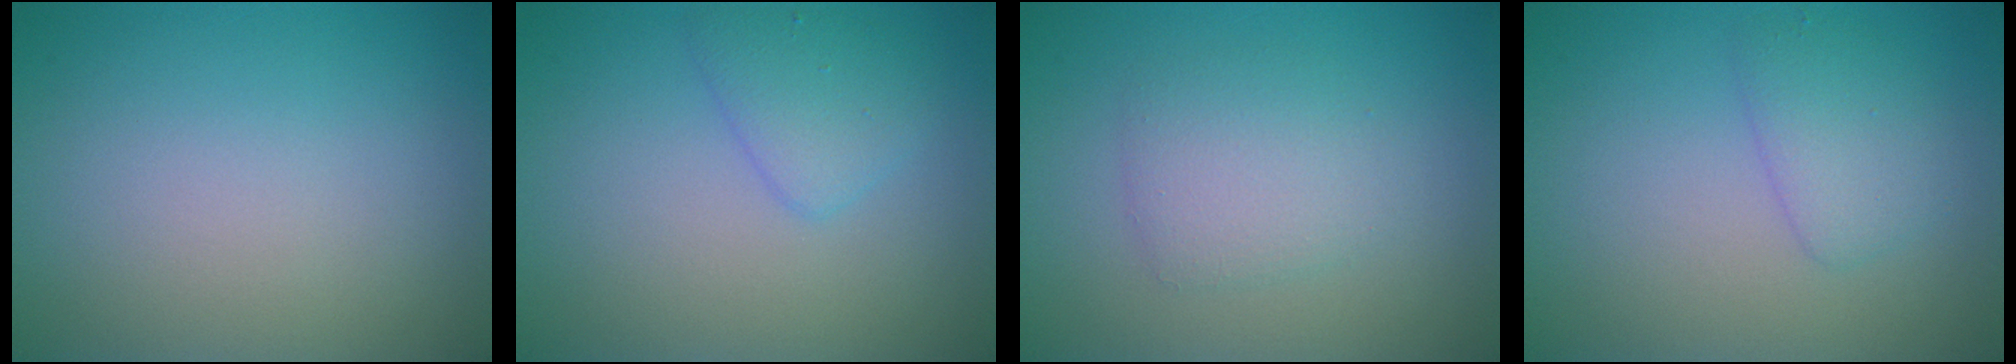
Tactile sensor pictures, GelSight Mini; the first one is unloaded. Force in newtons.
{"total": 2.3, "press": 2.2, "slide": 0.1}
{"total": 2.7, "press": 2.7, "slide": 0.1}
{"total": 2.2, "press": 2.2, "slide": 0.2}